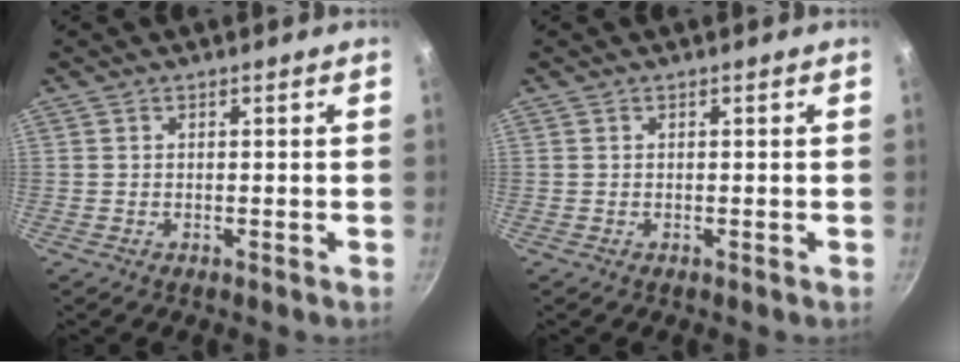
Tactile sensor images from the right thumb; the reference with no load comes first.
{"total": 0.0}